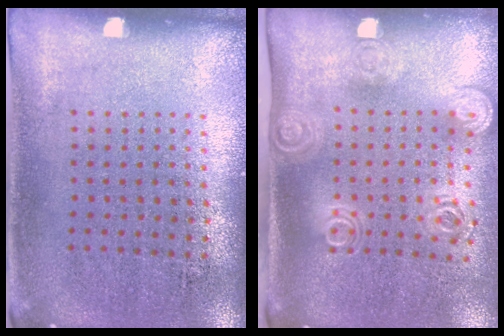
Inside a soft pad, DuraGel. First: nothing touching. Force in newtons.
{"total": 1.9, "press": 1.4, "slide": 1.3}